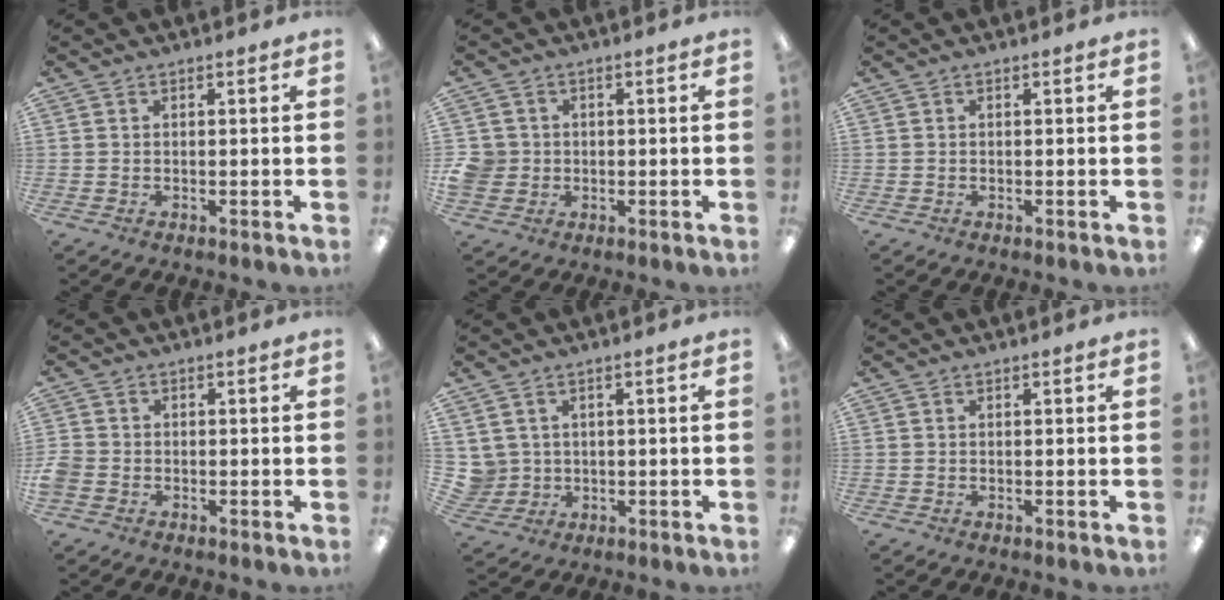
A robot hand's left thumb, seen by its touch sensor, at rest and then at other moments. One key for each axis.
{"total": 5.0, "fx": -0.1, "fy": 4.8, "fz": 1.4, "tx": -0.037, "ty": 0.006, "tz": -0.001}
{"total": 0.0}
{"total": 2.9, "fx": -1.0, "fy": 2.4, "fz": 1.3, "tx": -0.018, "ty": 0.007, "tz": -0.018}
{"total": 4.1, "fx": 1.5, "fy": 3.8, "fz": 0.1, "tx": -0.024, "ty": 0.000, "tz": 0.030}
{"total": 0.0}